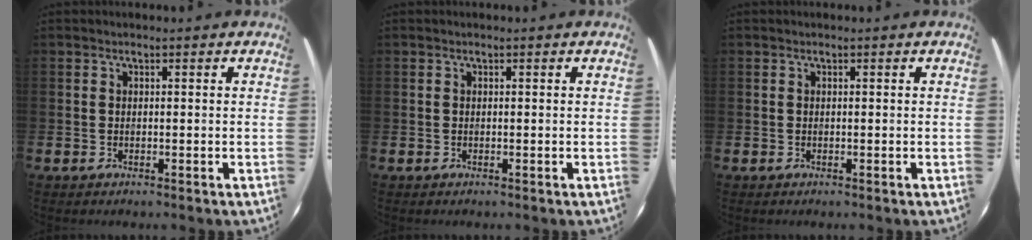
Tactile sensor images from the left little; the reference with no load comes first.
{"total": 0.0}
{"total": 0.0}